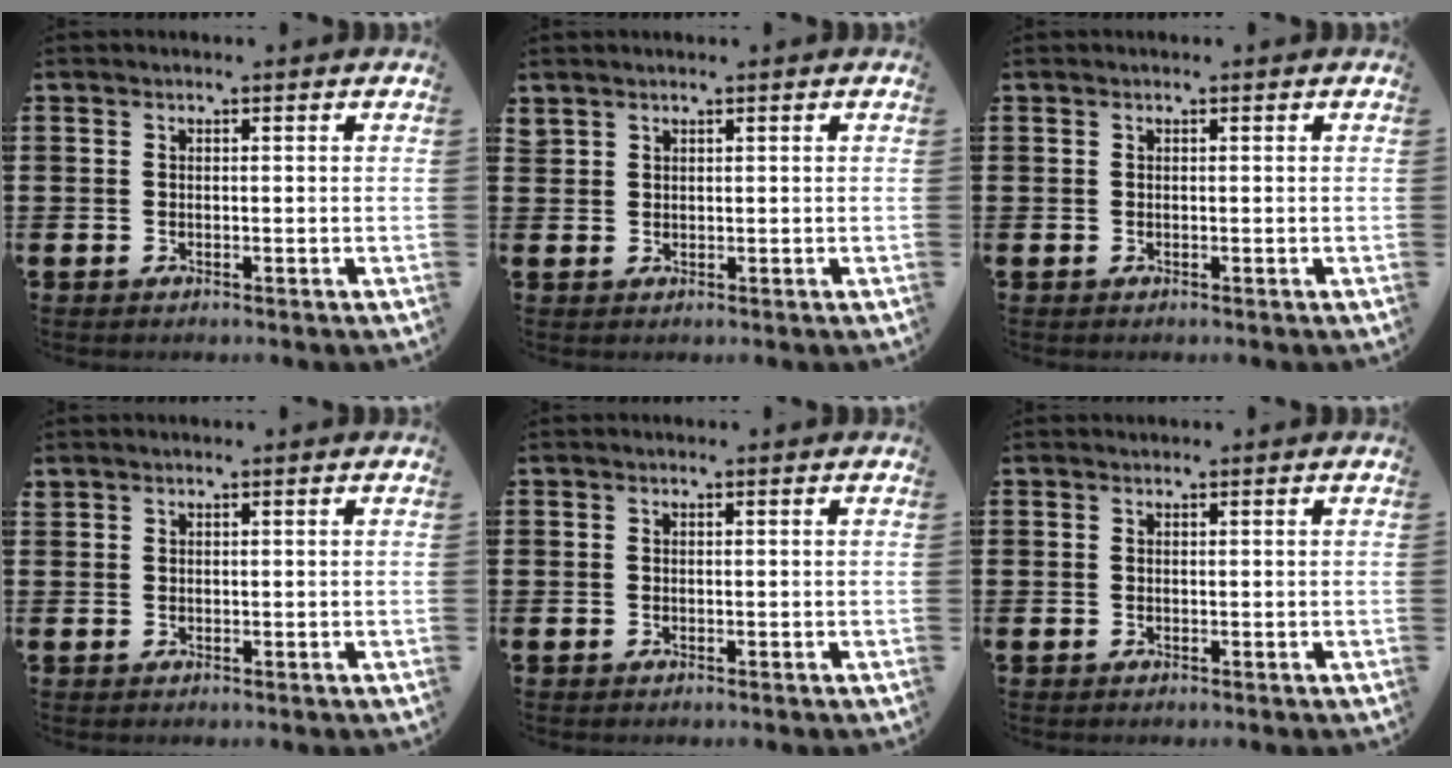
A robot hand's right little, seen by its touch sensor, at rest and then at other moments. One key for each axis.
{"total": 1.2, "fx": 1.1, "fy": 0.4, "fz": -0.1, "tx": 0.008, "ty": -0.001, "tz": 0.020}
{"total": 0.0}
{"total": 0.6, "fx": 0.6, "fy": 0.1, "fz": -0.1, "tx": 0.009, "ty": -0.003, "tz": 0.009}
{"total": 0.0}
{"total": 0.0}